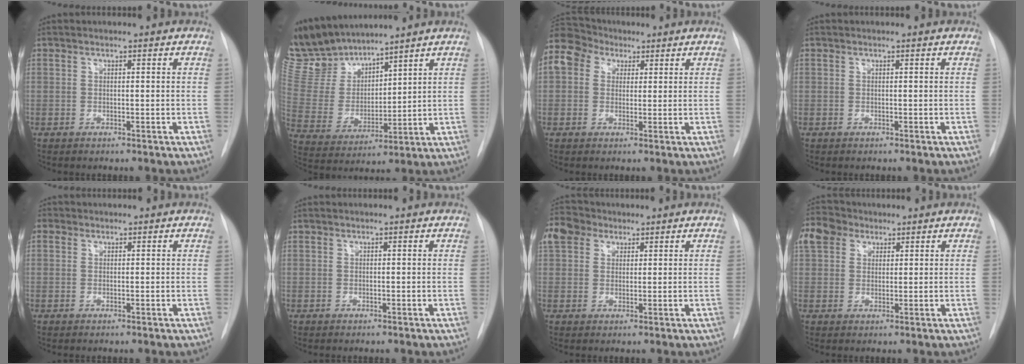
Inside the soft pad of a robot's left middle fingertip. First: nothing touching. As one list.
[{"total": 12.8, "force": [11.9, 3.1, 3.7], "torque": [-0.090, 0.003, 0.250]}, {"total": 16.3, "force": [7.8, 12.5, 7.0], "torque": [-0.214, 0.093, 0.151]}, {"total": 0.0}, {"total": 1.4, "force": [0.6, 1.2, 0.4], "torque": [-0.003, 0.007, 0.007]}, {"total": 0.0}, {"total": 6.4, "force": [4.0, 4.4, 2.3], "torque": [-0.060, 0.030, 0.081]}, {"total": 7.5, "force": [4.5, 5.3, 2.9], "torque": [-0.071, 0.035, 0.088]}]